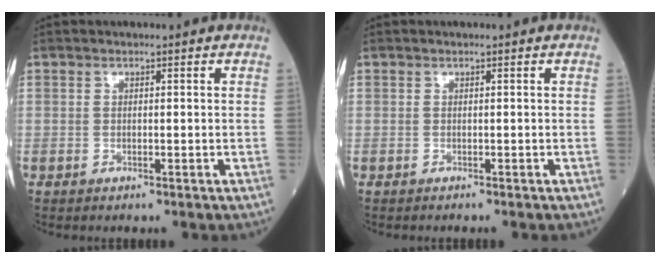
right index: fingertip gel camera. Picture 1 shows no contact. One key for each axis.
{"total": 0.7, "fx": -0.6, "fy": 0.0, "fz": 0.3, "tx": 0.000, "ty": 0.000, "tz": -0.007}